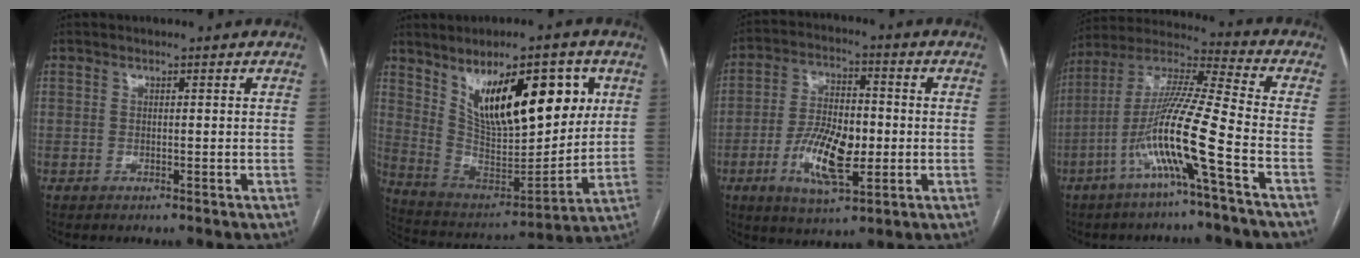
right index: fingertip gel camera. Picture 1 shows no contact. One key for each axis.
{"total": 19.7, "fx": 8.2, "fy": 7.1, "fz": 16.4, "tx": -0.266, "ty": 0.012, "tz": 0.148}
{"total": 11.5, "fx": -2.9, "fy": 4.4, "fz": 10.2, "tx": -0.201, "ty": 0.003, "tz": -0.048}
{"total": 14.3, "fx": -5.6, "fy": -1.3, "fz": 13.1, "tx": -0.256, "ty": 0.002, "tz": -0.114}